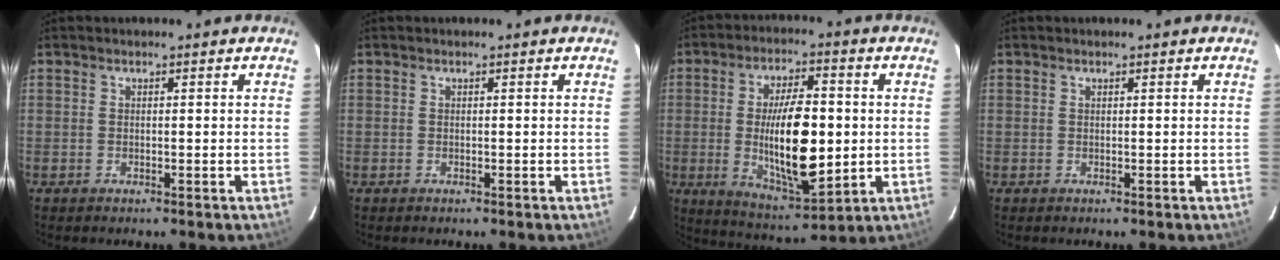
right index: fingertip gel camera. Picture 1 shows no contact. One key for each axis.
{"total": 0.0}
{"total": 16.6, "fx": -0.9, "fy": 6.3, "fz": 15.4, "tx": -0.271, "ty": -0.014, "tz": -0.004}
{"total": 0.0}